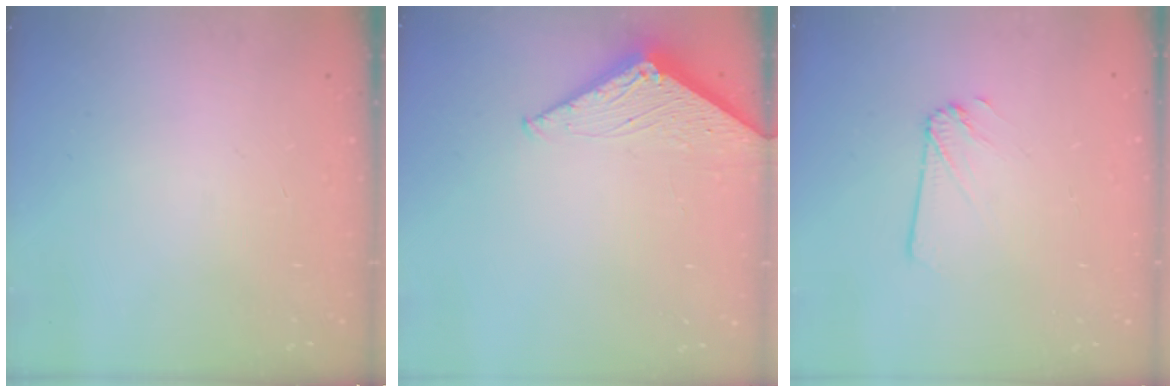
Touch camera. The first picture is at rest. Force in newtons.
{"total": 2.8, "press": 2.8, "slide": 0.2}
{"total": 2.1, "press": 2.1, "slide": 0.1}